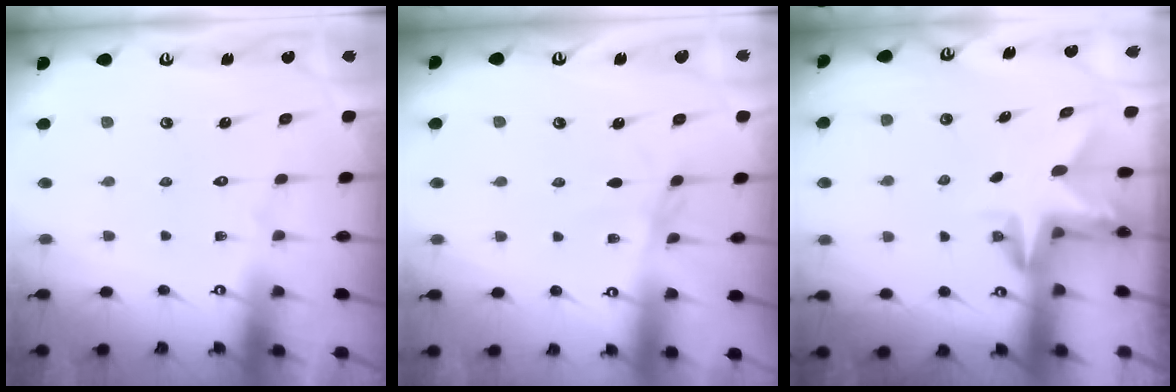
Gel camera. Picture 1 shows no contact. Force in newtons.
{"total": 1.8, "press": 1.8, "slide": 0.3}
{"total": 3.2, "press": 3.2, "slide": 0.2}